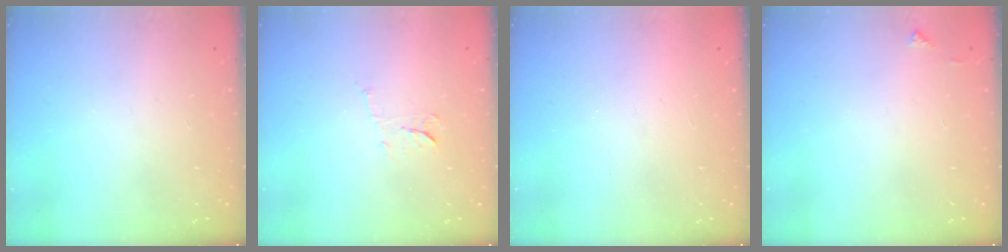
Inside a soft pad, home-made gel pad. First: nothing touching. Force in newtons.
{"total": 5.6, "press": 5.6, "slide": 0.4}
{"total": 1.7, "press": 1.6, "slide": 0.1}
{"total": 3.6, "press": 3.6, "slide": 0.5}